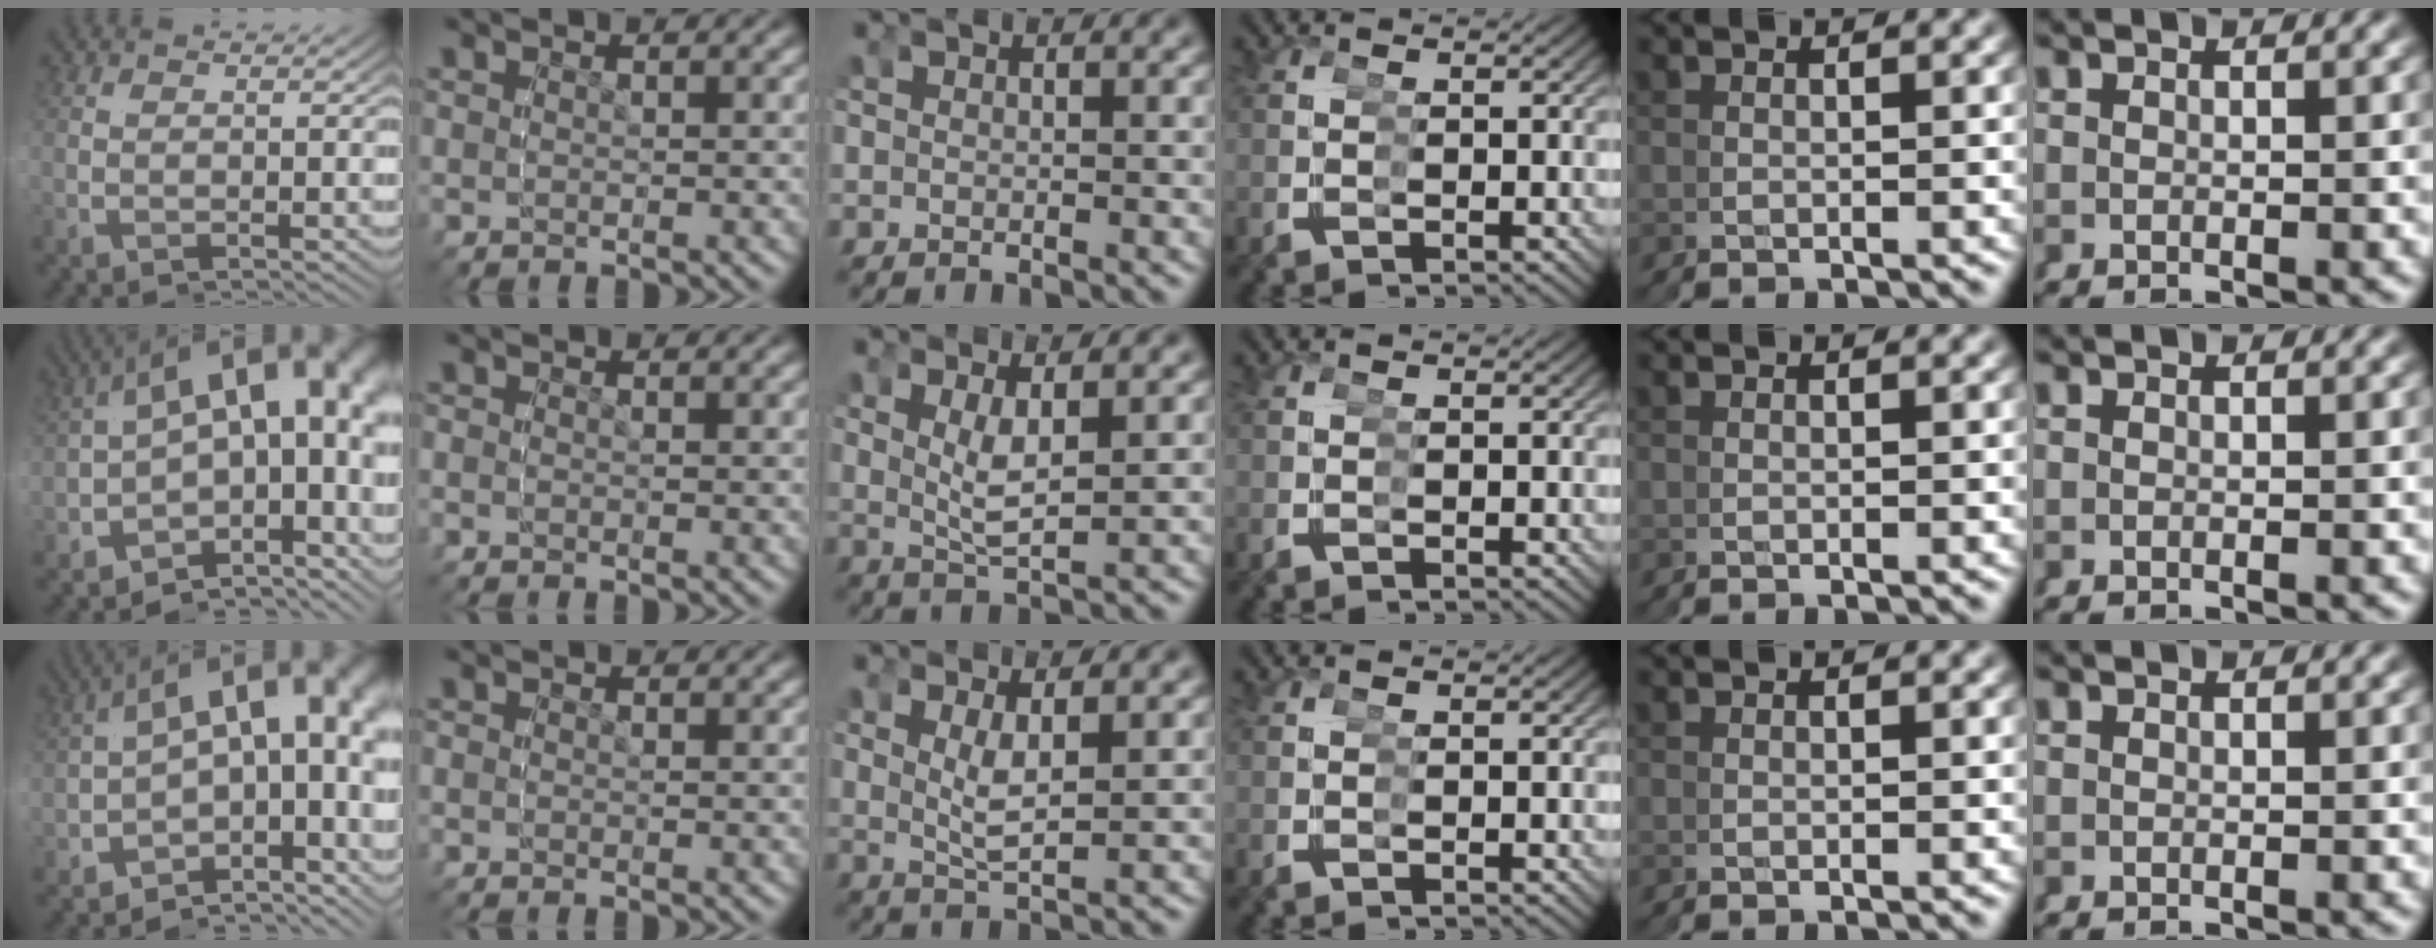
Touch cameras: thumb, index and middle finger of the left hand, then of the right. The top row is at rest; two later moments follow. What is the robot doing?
{"motion": "grasp_and_lifting", "object": "legos"}